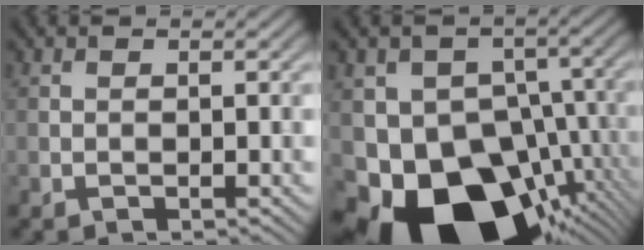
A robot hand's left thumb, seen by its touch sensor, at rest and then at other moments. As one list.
[{"total": 19.1, "force": [-9.0, 12.9, 10.9], "torque": [-0.191, -0.027, -0.130]}]